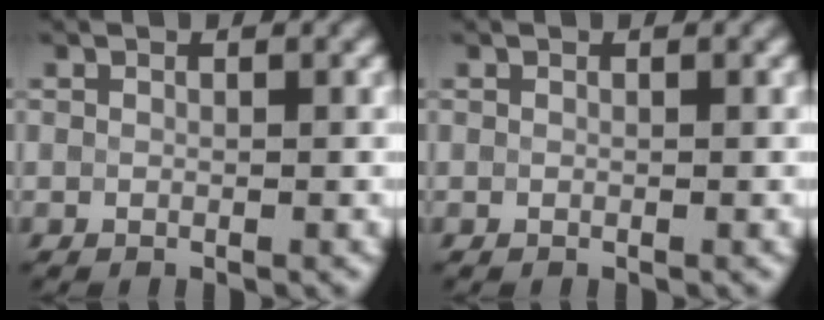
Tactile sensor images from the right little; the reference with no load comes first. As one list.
[{"total": 0.0}]